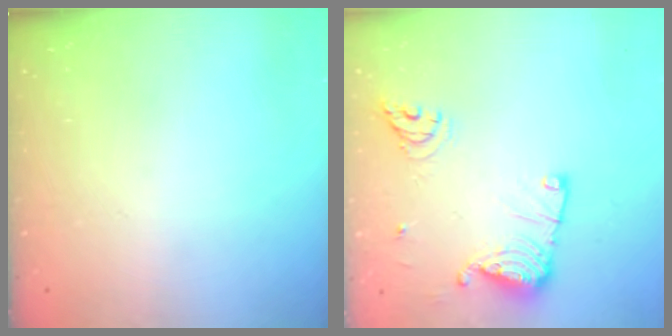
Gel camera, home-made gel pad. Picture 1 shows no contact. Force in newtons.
{"total": 13.5, "press": 13.4, "slide": 1.2}